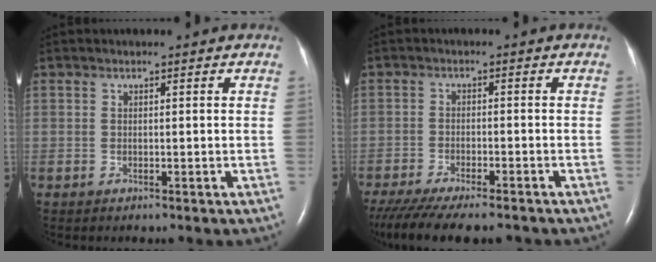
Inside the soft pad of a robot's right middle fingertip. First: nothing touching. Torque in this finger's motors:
{"motor_torque": [0.62, -0.65, 0.13, 0.06]}